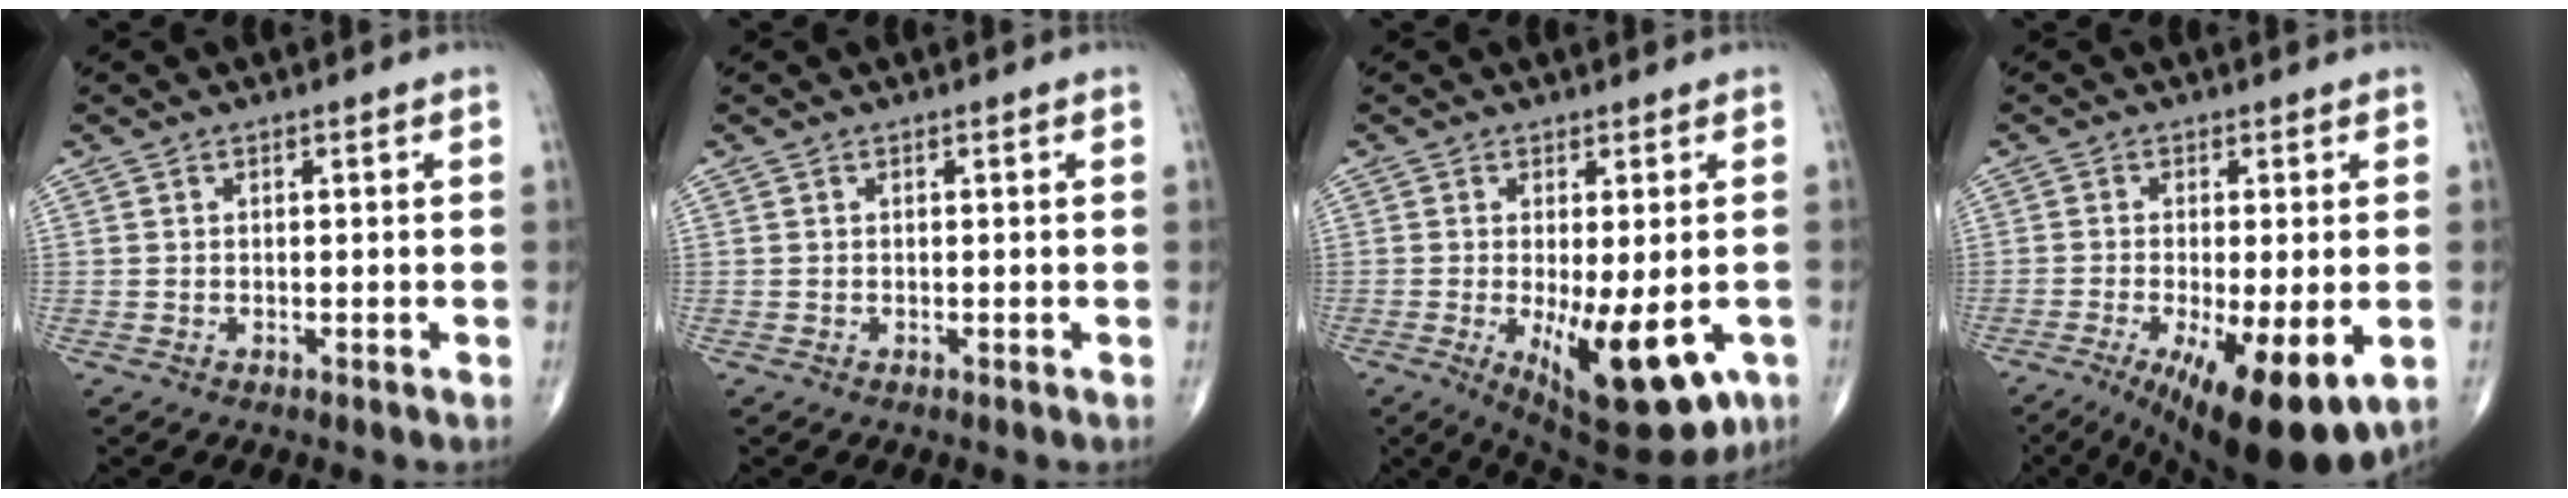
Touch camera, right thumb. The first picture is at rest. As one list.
[{"total": 0.0}, {"total": 15.1, "force": [-4.6, 5.6, 13.2], "torque": [-0.171, -0.020, -0.049]}, {"total": 15.4, "force": [-5.8, 4.5, 13.6], "torque": [-0.192, -0.023, -0.079]}]